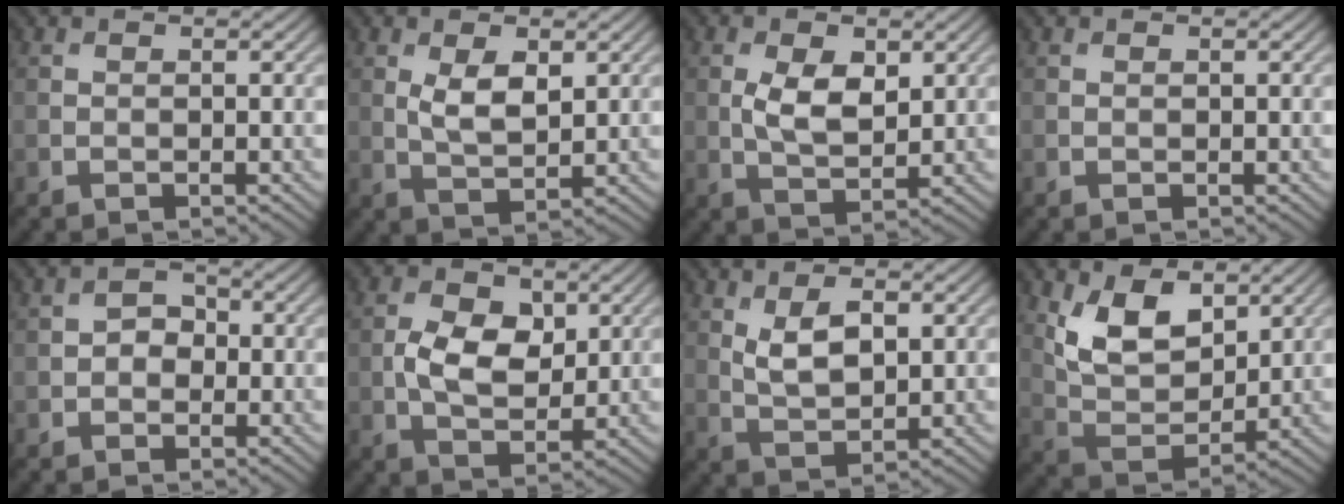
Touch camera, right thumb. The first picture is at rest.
{"total": 4.6, "force": [1.2, 2.2, 3.8], "torque": [-0.083, -0.005, 0.027]}
{"total": 5.4, "force": [1.0, 2.9, 4.5], "torque": [-0.092, -0.005, 0.023]}
{"total": 0.0}
{"total": 2.4, "force": [-0.5, 1.9, 1.3], "torque": [-0.020, 0.001, -0.015]}
{"total": 6.6, "force": [0.7, 4.1, 5.1], "torque": [-0.099, -0.001, 0.010]}
{"total": 5.2, "force": [1.6, 2.6, 4.3], "torque": [-0.088, -0.004, 0.034]}
{"total": 9.0, "force": [4.3, 5.1, 6.1], "torque": [-0.128, -0.014, 0.078]}